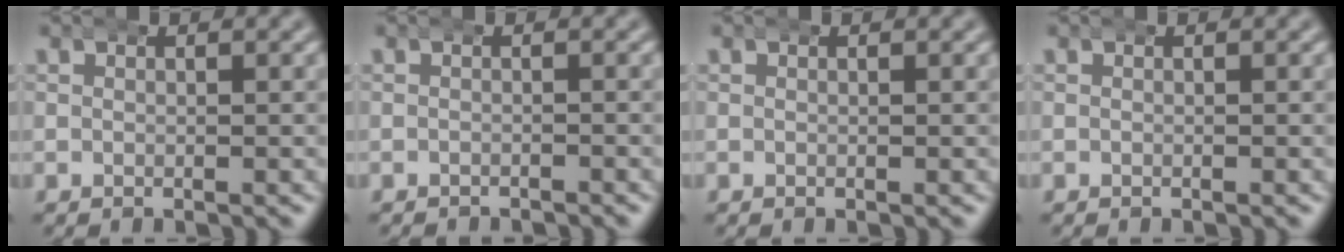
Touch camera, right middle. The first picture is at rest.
{"total": 1.2, "force": [-1.2, 0.0, -0.2], "torque": [0.001, -0.007, -0.016]}
{"total": 0.0}
{"total": 0.0}